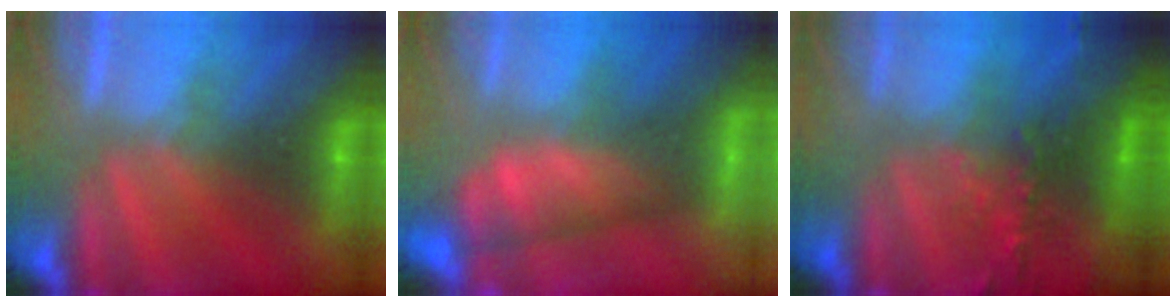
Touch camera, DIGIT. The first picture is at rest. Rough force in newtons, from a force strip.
{"total": 4.4}
{"total": 6.4}